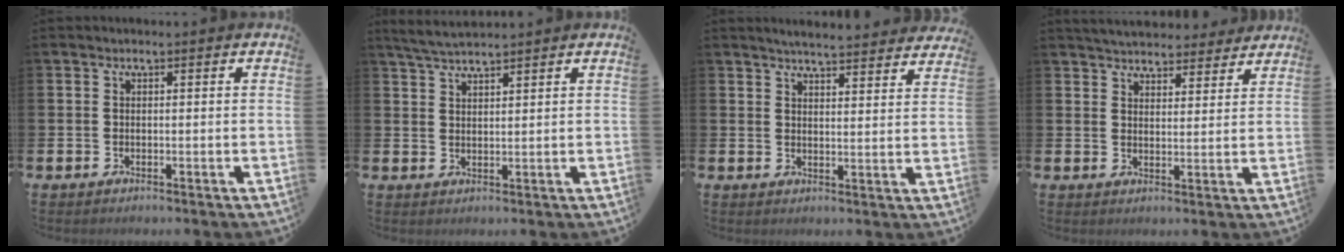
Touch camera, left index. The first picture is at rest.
{"total": 3.7, "force": [3.4, 0.3, 1.2], "torque": [-0.035, -0.009, 0.065]}
{"total": 4.6, "force": [4.6, 0.0, 0.7], "torque": [-0.021, -0.027, 0.081]}
{"total": 5.1, "force": [5.0, 1.0, 0.1], "torque": [-0.016, -0.029, 0.090]}